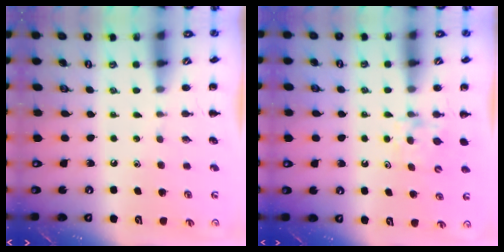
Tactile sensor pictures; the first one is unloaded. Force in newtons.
{"total": 5.3, "press": 5.0, "slide": 1.7}